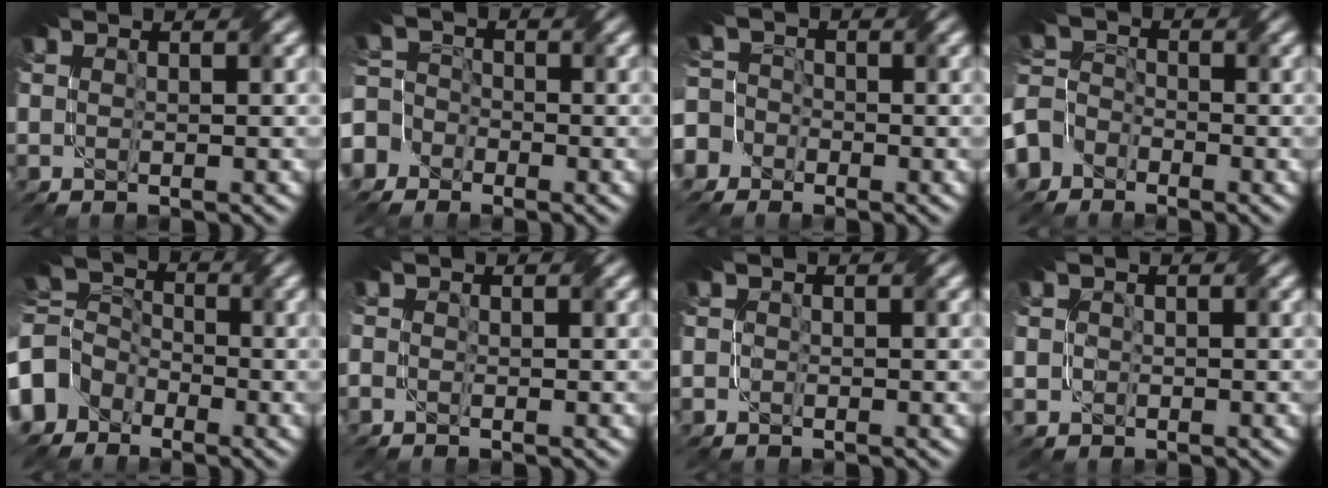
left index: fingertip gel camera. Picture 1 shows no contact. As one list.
[{"total": 6.0, "force": [-3.6, 4.6, 1.2], "torque": [-0.018, 0.003, -0.078]}, {"total": 6.6, "force": [-4.0, 5.1, 1.6], "torque": [-0.034, 0.000, -0.088]}, {"total": 5.8, "force": [-4.0, 4.2, 0.8], "torque": [-0.006, -0.003, -0.083]}, {"total": 5.5, "force": [-2.5, 4.5, 1.8], "torque": [-0.040, 0.013, -0.072]}, {"total": 0.7, "force": [-0.5, 0.5, 0.2], "torque": [-0.007, -0.006, -0.010]}, {"total": 0.7, "force": [-0.3, 0.7, 0.1], "torque": [0.002, -0.006, -0.009]}, {"total": 1.8, "force": [0.2, 1.8, 0.3], "torque": [-0.006, 0.000, 0.005]}]